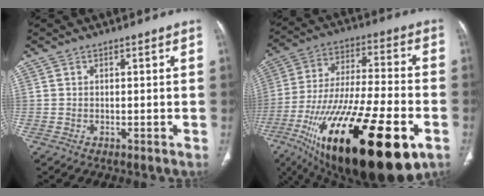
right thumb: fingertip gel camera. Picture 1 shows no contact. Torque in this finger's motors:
{"motor_torque": [0.56, 1.60, 2.34, -0.43, 0.81]}